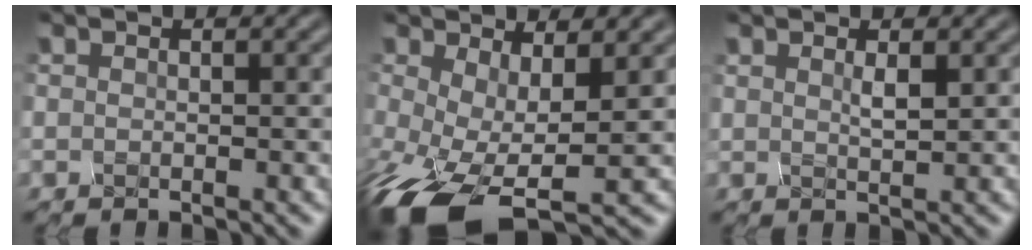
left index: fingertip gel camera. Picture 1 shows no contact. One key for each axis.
{"total": 8.4, "fx": -3.9, "fy": 2.8, "fz": 6.9, "tx": -0.171, "ty": -0.031, "tz": -0.042}
{"total": 0.8, "fx": 0.4, "fy": -0.7, "fz": 0.1, "tx": -0.018, "ty": 0.003, "tz": 0.023}